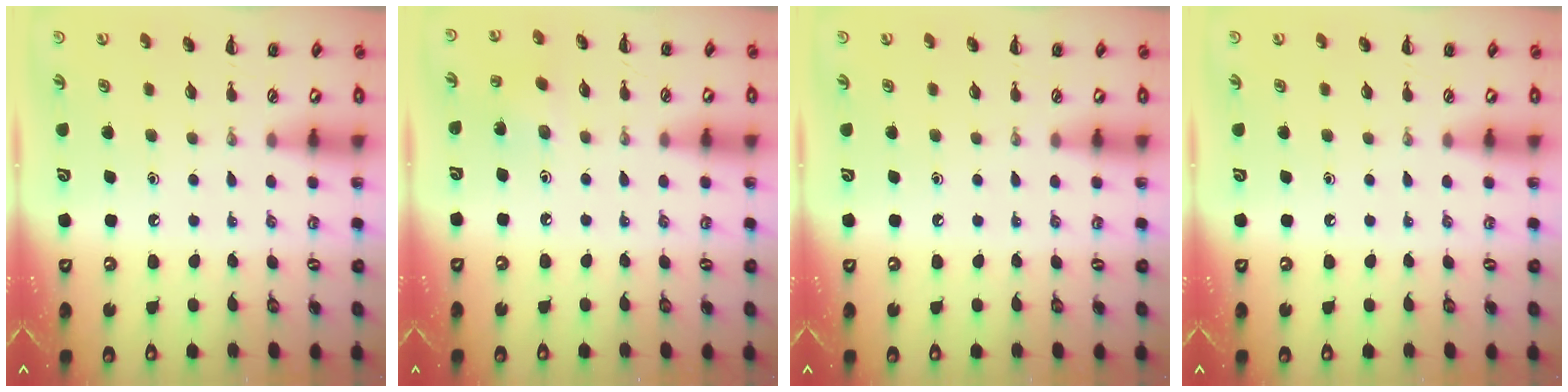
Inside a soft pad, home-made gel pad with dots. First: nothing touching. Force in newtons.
{"total": 2.3, "press": 2.1, "slide": 0.9}
{"total": 0.0}
{"total": 0.0}